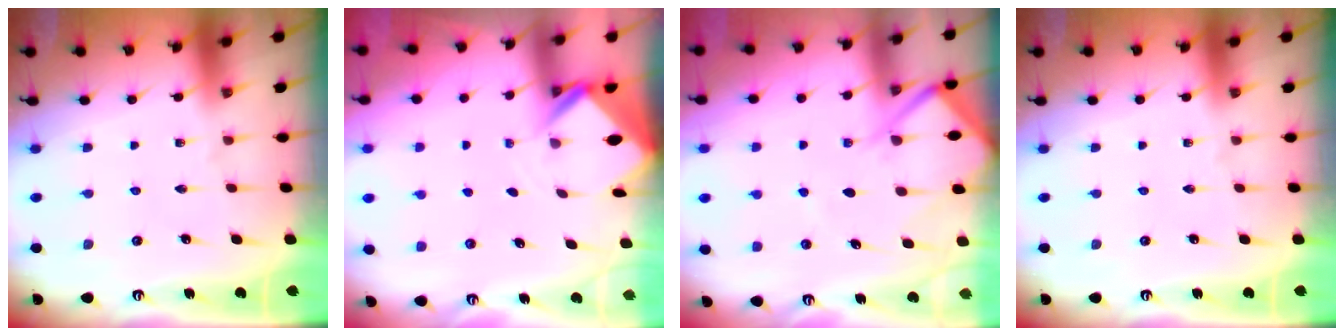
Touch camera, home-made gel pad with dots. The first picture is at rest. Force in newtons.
{"total": 2.7, "press": 2.7, "slide": 0.2}
{"total": 8.7, "press": 8.6, "slide": 0.9}
{"total": 0.0}